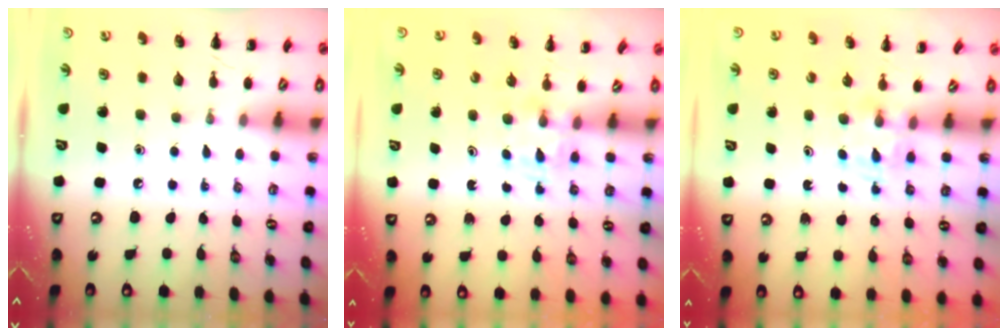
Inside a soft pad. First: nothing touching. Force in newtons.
{"total": 2.8, "press": 2.6, "slide": 1.1}
{"total": 2.8, "press": 2.6, "slide": 1.1}